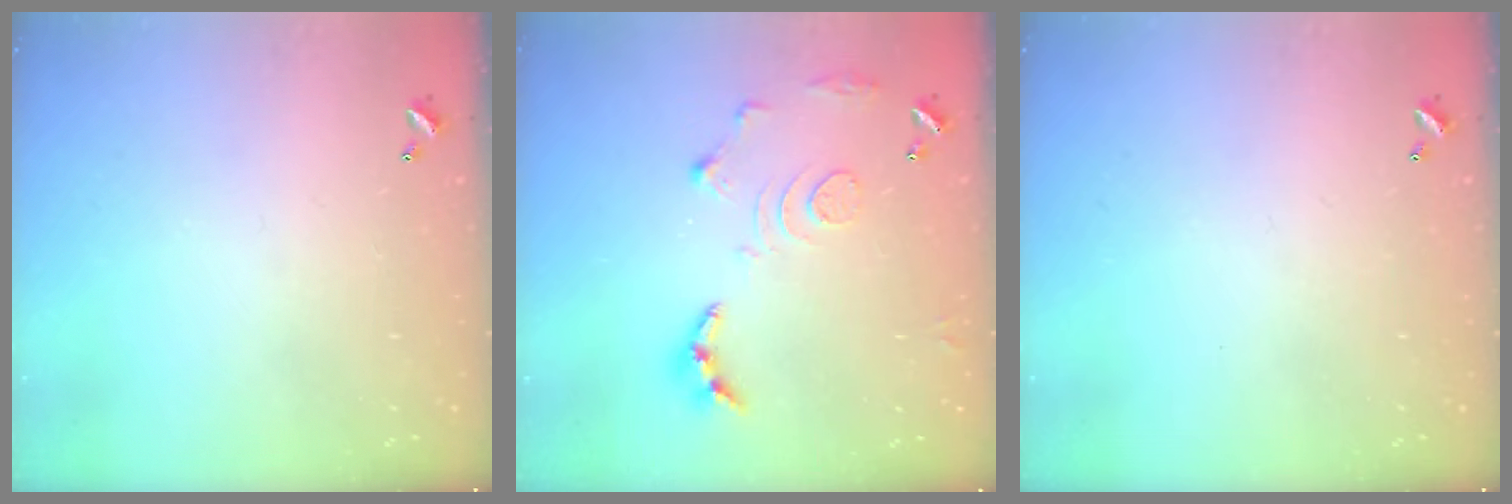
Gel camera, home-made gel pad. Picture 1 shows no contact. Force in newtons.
{"total": 12.5, "press": 12.4, "slide": 1.1}
{"total": 0.0}